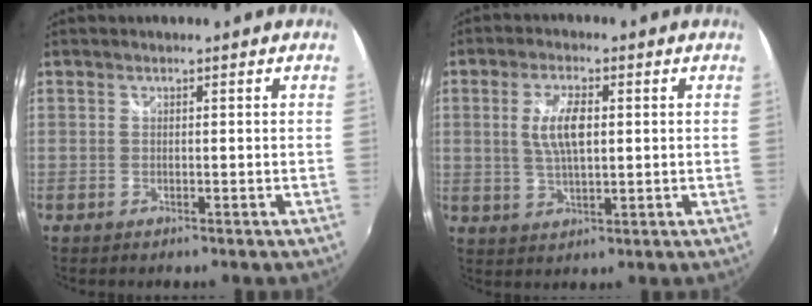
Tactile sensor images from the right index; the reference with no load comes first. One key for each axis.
{"total": 6.7, "fx": 1.0, "fy": 2.4, "fz": 6.2, "tx": -0.121, "ty": 0.003, "tz": 0.021}